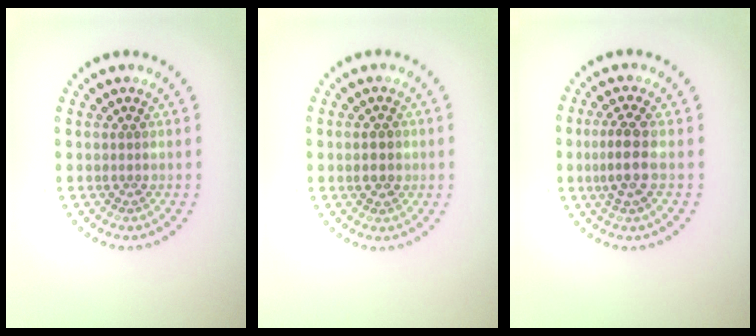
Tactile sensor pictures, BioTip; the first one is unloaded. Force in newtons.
{"total": 2.3, "press": 2.3, "slide": 0.0}
{"total": 2.9, "press": 2.7, "slide": 1.2}